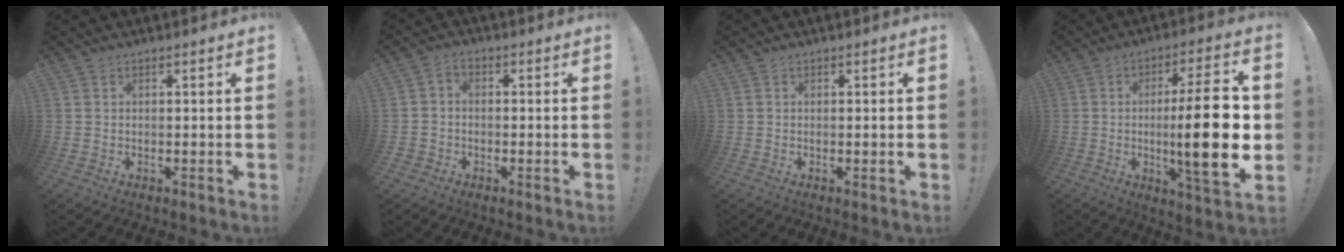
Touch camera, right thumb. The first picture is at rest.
{"total": 2.9, "force": [-1.4, 2.2, 1.2], "torque": [-0.017, 0.009, -0.026]}
{"total": 0.7, "force": [-0.1, -0.3, 0.6], "torque": [-0.006, -0.003, -0.004]}
{"total": 20.4, "force": [-1.0, 3.6, 20.0], "torque": [-0.318, -0.008, -0.018]}